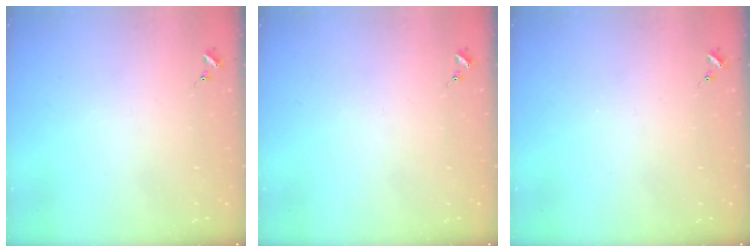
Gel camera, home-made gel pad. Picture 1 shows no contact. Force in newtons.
{"total": 0.0}
{"total": 0.0}